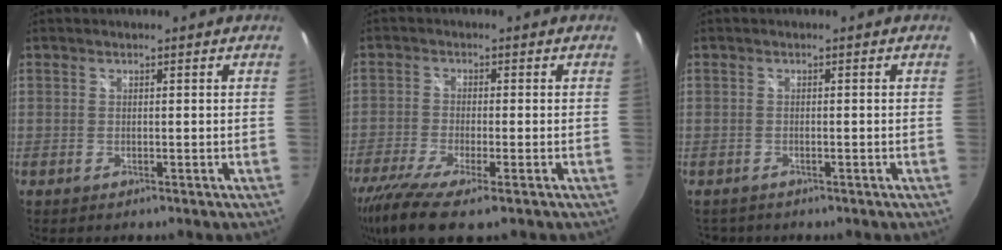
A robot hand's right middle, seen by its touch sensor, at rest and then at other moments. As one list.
[{"total": 10.7, "force": [-7.2, 2.0, 7.7], "torque": [-0.172, -0.047, -0.131]}, {"total": 2.1, "force": [-1.6, 1.2, 0.6], "torque": [-0.015, -0.007, -0.023]}]